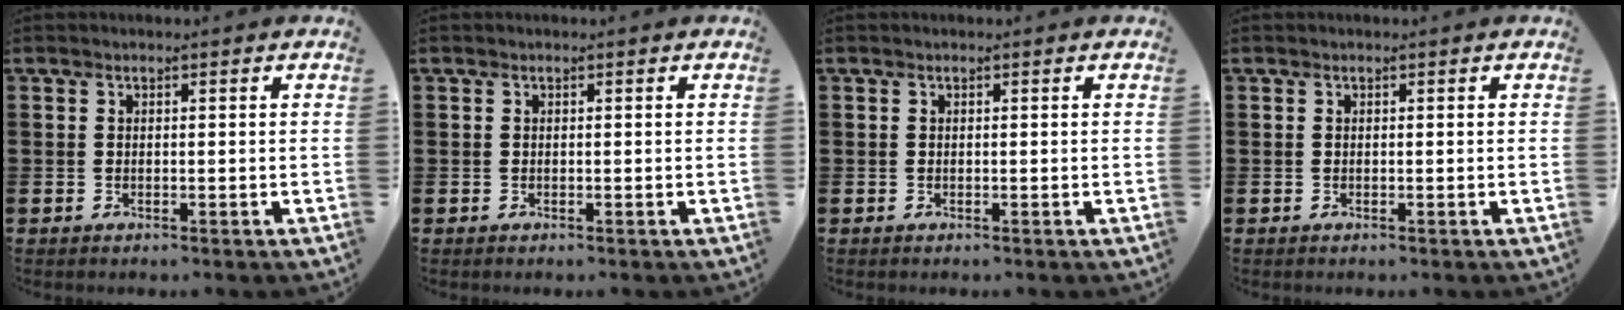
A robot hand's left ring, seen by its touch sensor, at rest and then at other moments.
{"total": 0.0}
{"total": 0.0}
{"total": 0.0}